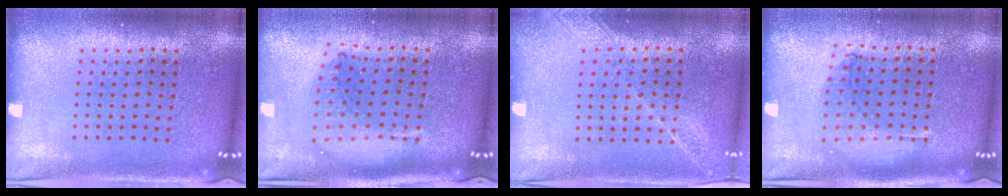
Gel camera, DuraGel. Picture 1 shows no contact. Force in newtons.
{"total": 1.3, "press": 1.2, "slide": 0.4}
{"total": 1.3, "press": 1.3, "slide": 0.4}
{"total": 1.0, "press": 1.0, "slide": 0.3}